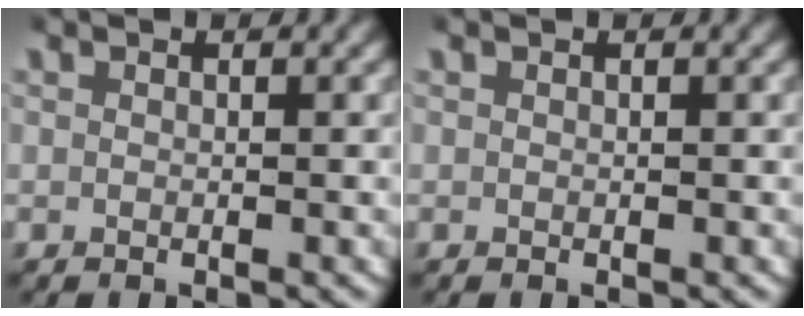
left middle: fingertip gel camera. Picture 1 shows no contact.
{"total": 0.0}